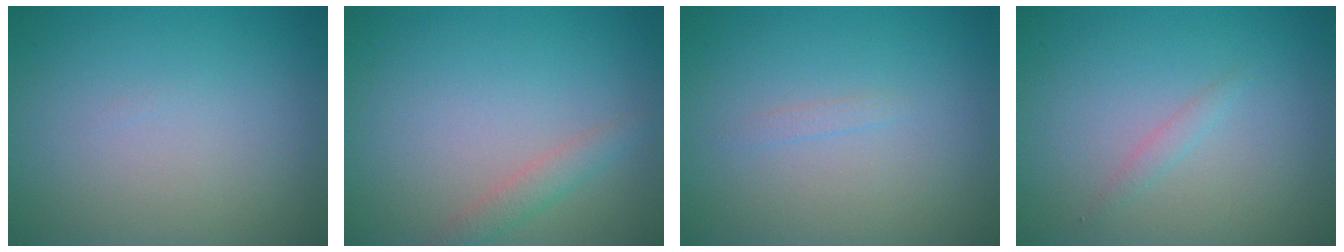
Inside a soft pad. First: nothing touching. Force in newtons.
{"total": 1.6, "press": 1.6, "slide": 0.2}
{"total": 0.6, "press": 0.6, "slide": 0.1}
{"total": 0.9, "press": 0.9, "slide": 0.1}